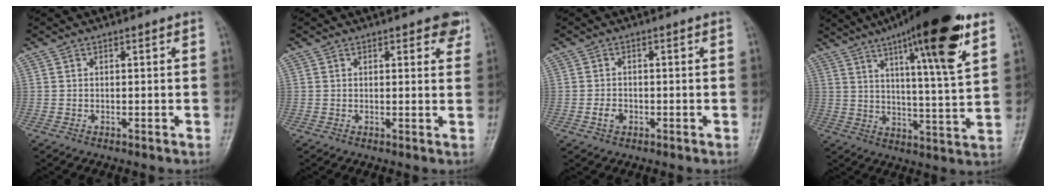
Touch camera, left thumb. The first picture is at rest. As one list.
[{"total": 3.6, "force": [2.3, 1.6, 2.3], "torque": [-0.006, -0.009, 0.023]}, {"total": 2.2, "force": [-0.8, 1.7, 1.2], "torque": [-0.019, 0.005, -0.016]}, {"total": 20.4, "force": [11.4, 2.9, 16.7], "torque": [-0.238, -0.040, 0.172]}]